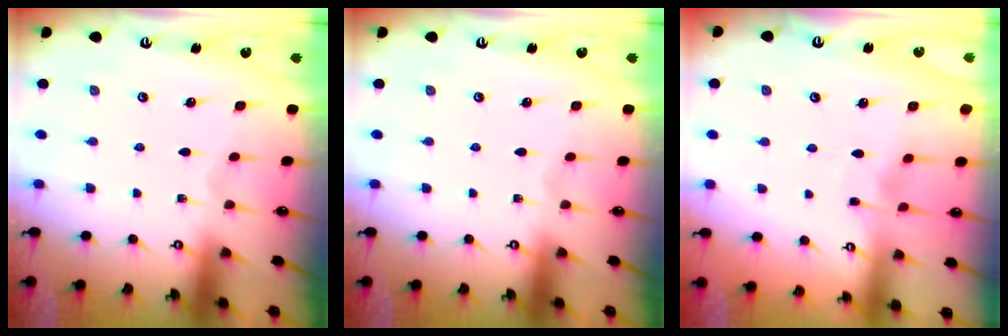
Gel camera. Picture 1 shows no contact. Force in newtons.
{"total": 0.0}
{"total": 2.5, "press": 2.5, "slide": 0.3}